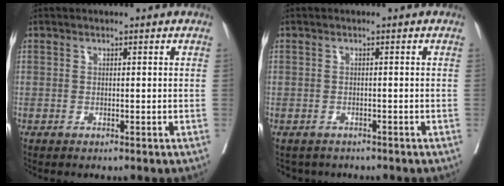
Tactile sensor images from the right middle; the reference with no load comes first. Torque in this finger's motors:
{"motor_torque": [0.01, -0.02, -0.05, 0.00]}